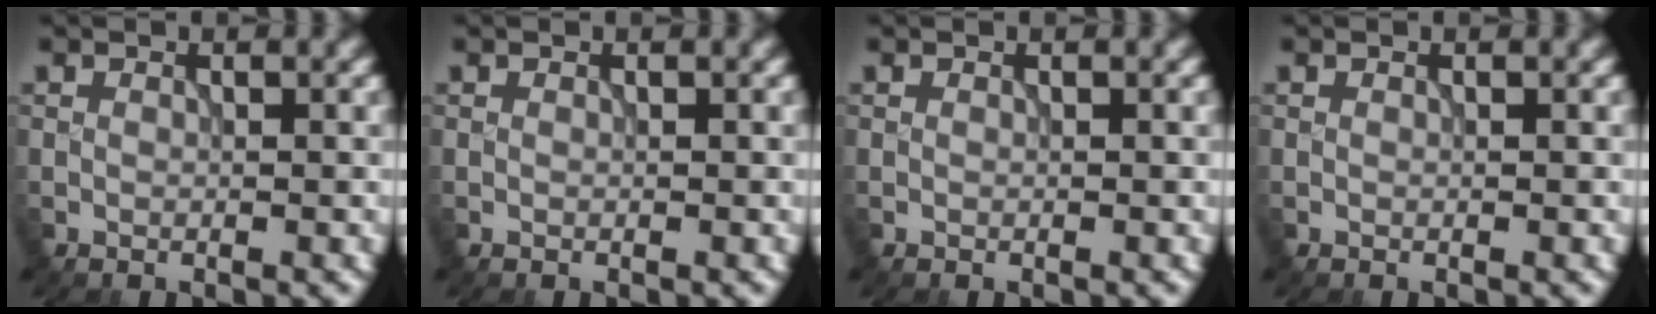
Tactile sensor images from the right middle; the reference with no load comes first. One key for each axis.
{"total": 0.0}
{"total": 0.0}
{"total": 0.0}